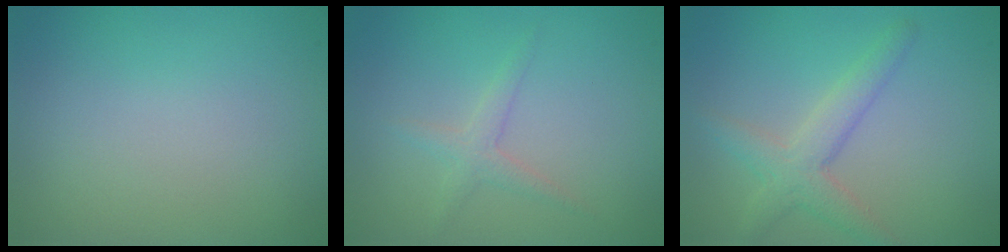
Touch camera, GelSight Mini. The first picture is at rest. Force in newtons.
{"total": 1.6, "press": 1.6, "slide": 0.0}
{"total": 3.2, "press": 3.2, "slide": 0.1}